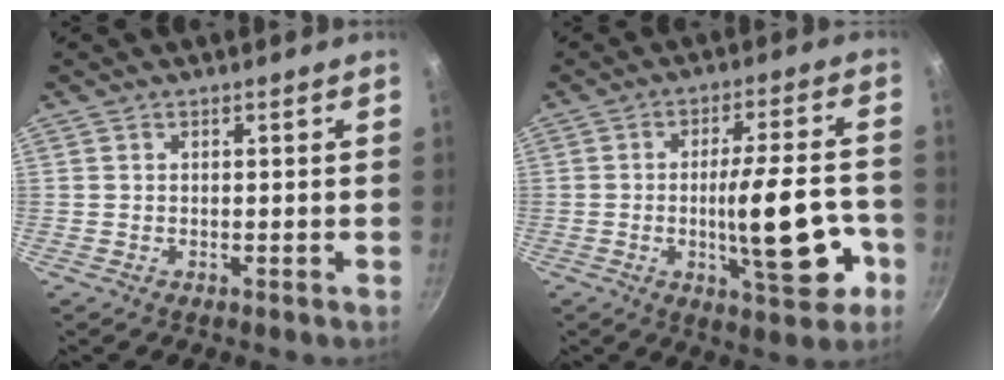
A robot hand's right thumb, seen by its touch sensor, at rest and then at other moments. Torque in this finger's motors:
{"motor_torque": [2.63, 2.38, 1.80, -0.50, 0.42]}